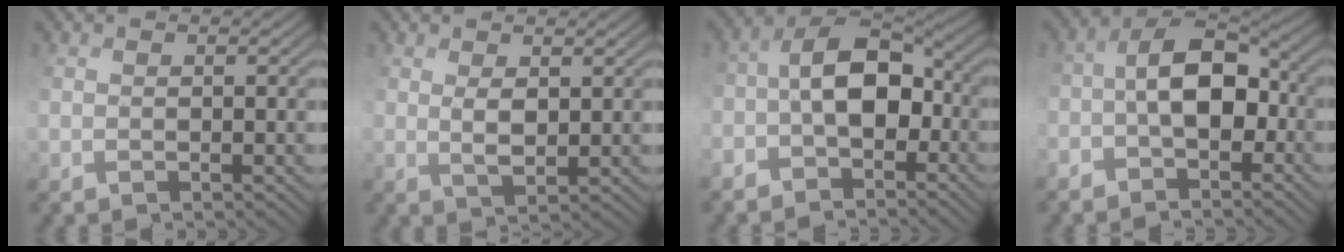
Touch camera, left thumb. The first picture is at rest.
{"total": 2.7, "force": [1.6, 0.8, 2.1], "torque": [-0.046, 0.006, 0.042]}
{"total": 7.9, "force": [-2.5, 4.2, 6.3], "torque": [-0.118, 0.006, -0.053]}
{"total": 7.3, "force": [-1.9, 3.9, 5.9], "torque": [-0.112, 0.004, -0.043]}